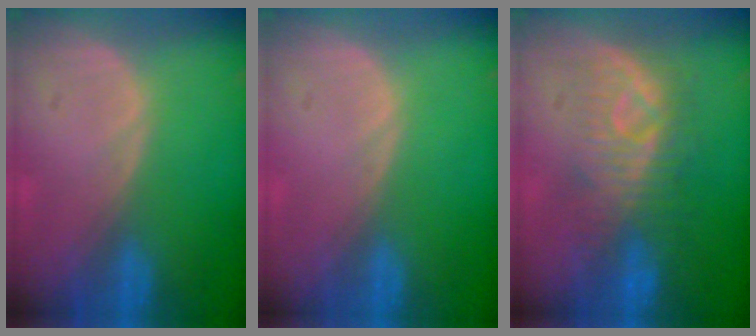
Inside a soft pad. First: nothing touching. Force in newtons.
{"total": 0.0}
{"total": 8.0, "press": 7.9, "slide": 1.7}